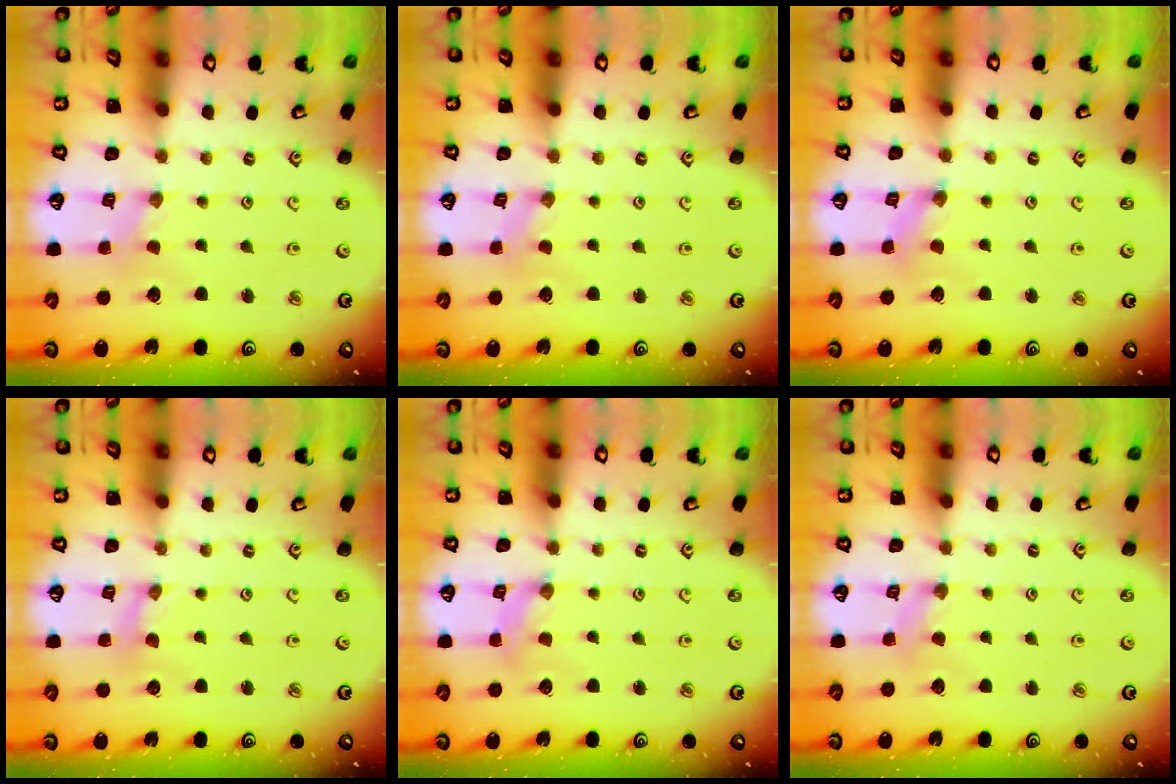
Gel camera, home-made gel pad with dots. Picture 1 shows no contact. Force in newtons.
{"total": 0.0}
{"total": 0.7, "press": 0.6, "slide": 0.3}
{"total": 0.8, "press": 0.8, "slide": 0.2}
{"total": 2.4, "press": 2.4, "slide": 0.2}
{"total": 1.9, "press": 1.9, "slide": 0.5}